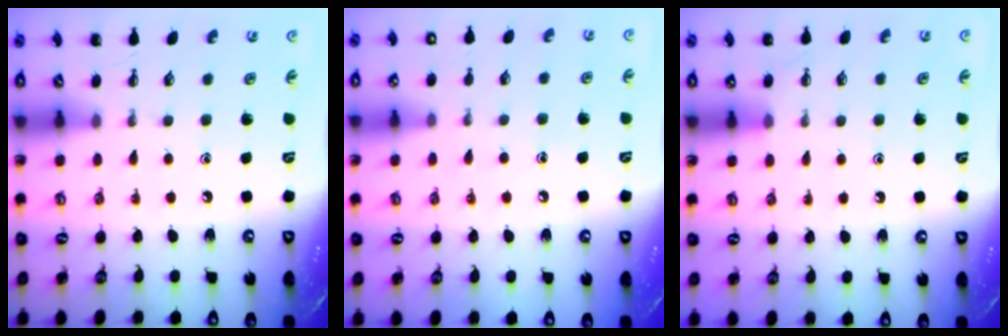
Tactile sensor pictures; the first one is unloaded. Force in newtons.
{"total": 7.1, "press": 6.8, "slide": 1.9}
{"total": 4.1, "press": 3.8, "slide": 1.5}